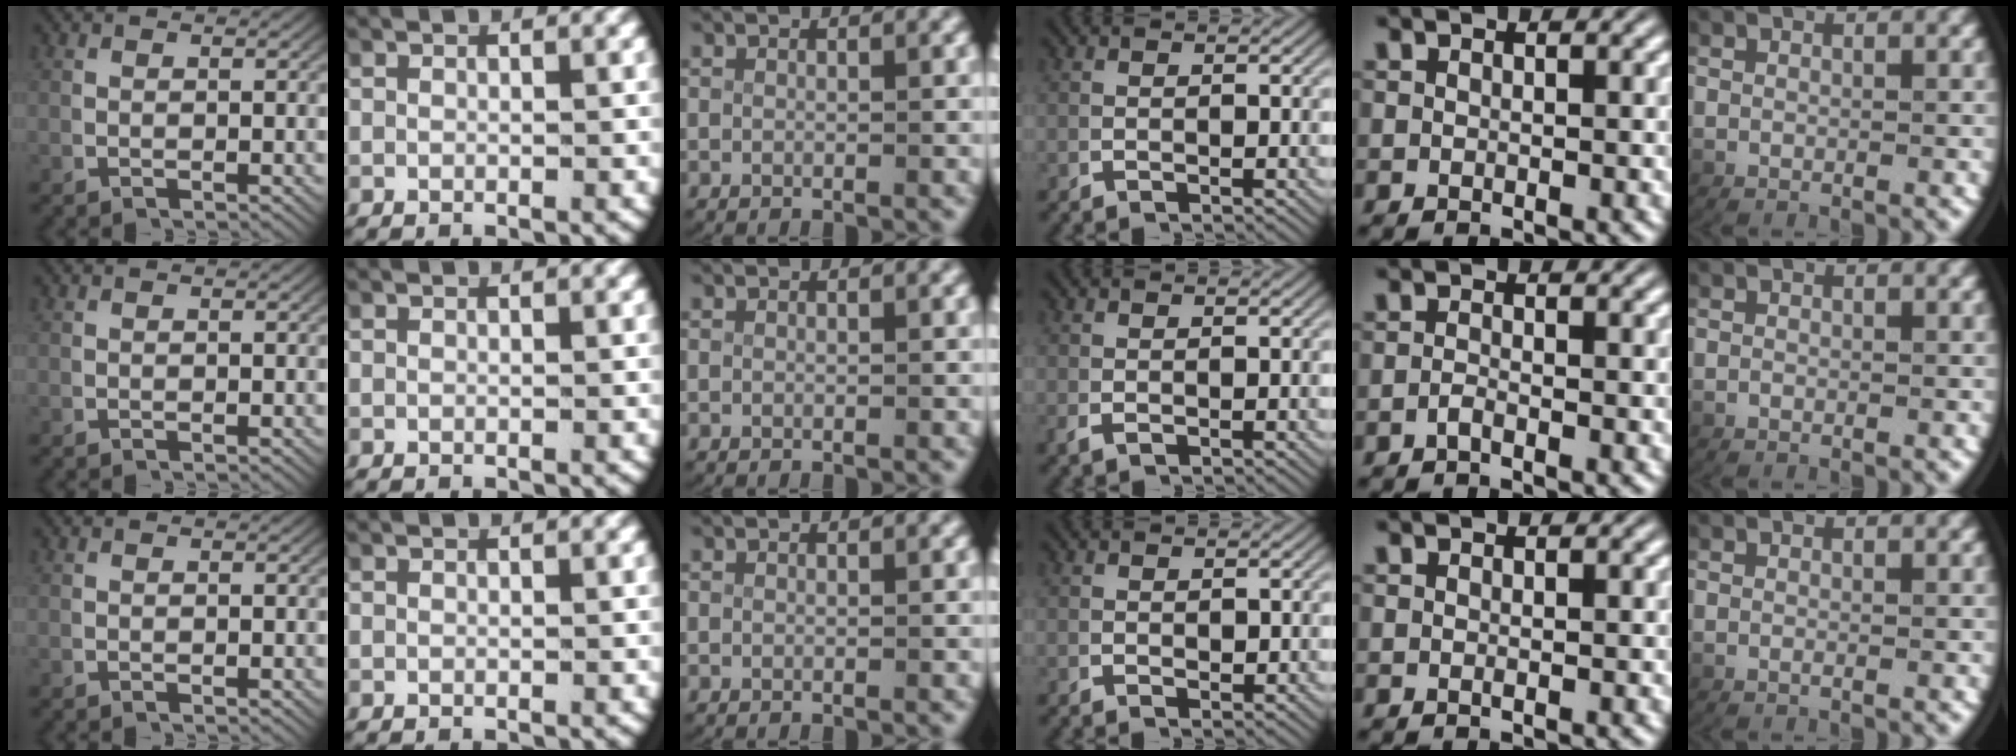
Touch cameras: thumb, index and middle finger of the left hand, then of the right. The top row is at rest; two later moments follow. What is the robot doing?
{"motion": "lift_and_place", "object": "paper"}